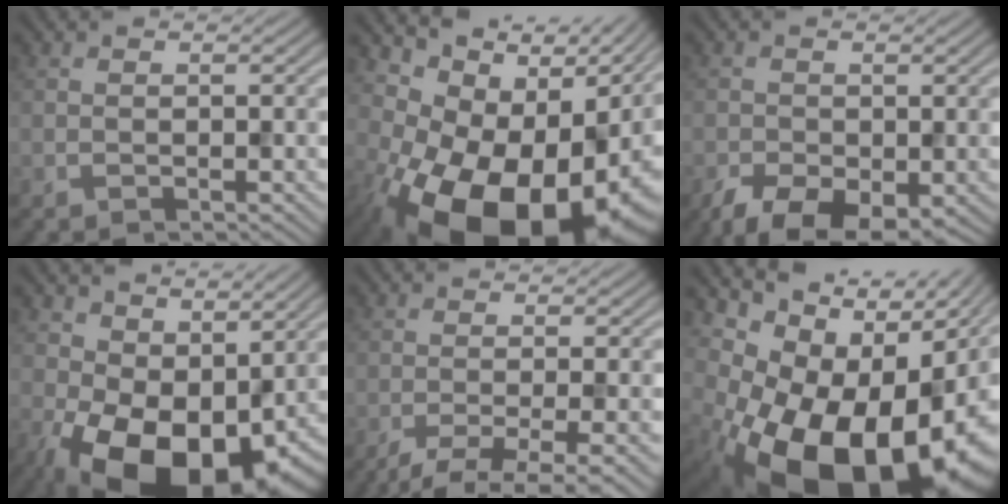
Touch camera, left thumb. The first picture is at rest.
{"total": 19.2, "force": [-4.4, 11.5, 14.8], "torque": [-0.217, -0.027, -0.060]}
{"total": 6.8, "force": [-3.7, 3.7, 4.3], "torque": [-0.084, -0.022, -0.060]}
{"total": 14.4, "force": [-1.9, 9.1, 11.0], "torque": [-0.183, -0.022, -0.025]}
{"total": 6.2, "force": [-3.7, 1.4, 4.8], "torque": [-0.067, -0.003, -0.064]}
{"total": 21.4, "force": [-6.7, 13.9, 14.8], "torque": [-0.236, -0.033, -0.086]}